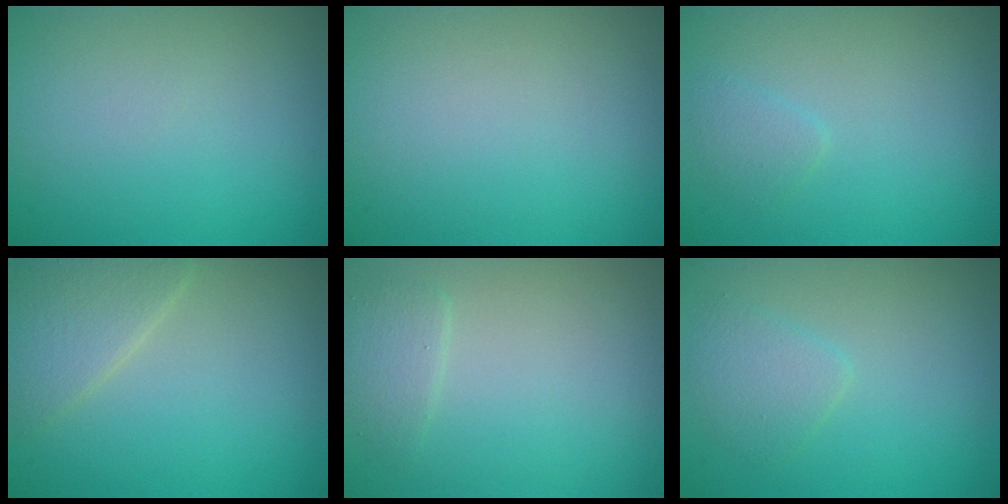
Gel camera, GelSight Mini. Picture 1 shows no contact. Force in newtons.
{"total": 0.0}
{"total": 1.1, "press": 1.1, "slide": 0.1}
{"total": 2.8, "press": 2.8, "slide": 0.3}
{"total": 1.4, "press": 1.4, "slide": 0.1}
{"total": 1.9, "press": 1.9, "slide": 0.1}